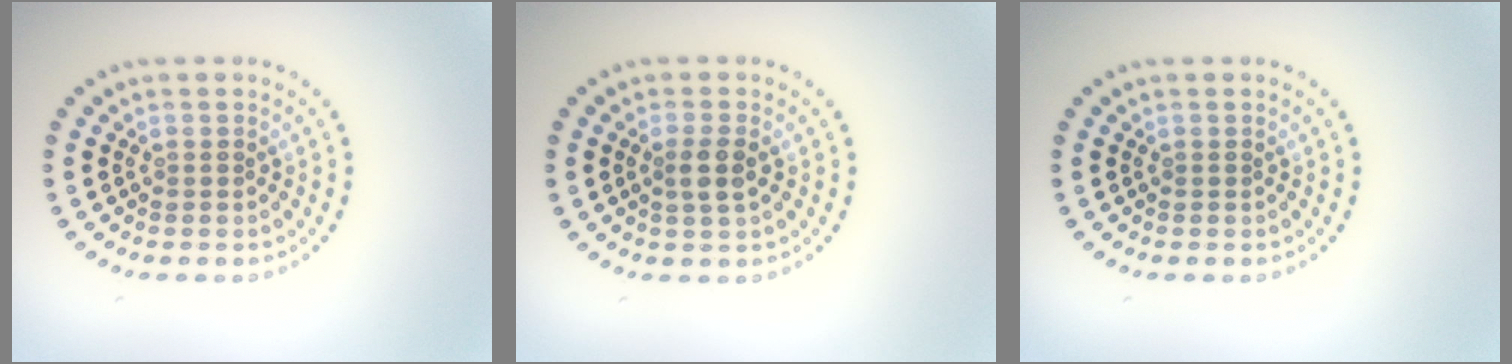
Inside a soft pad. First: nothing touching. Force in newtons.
{"total": 1.9, "press": 1.7, "slide": 0.9}
{"total": 0.0}